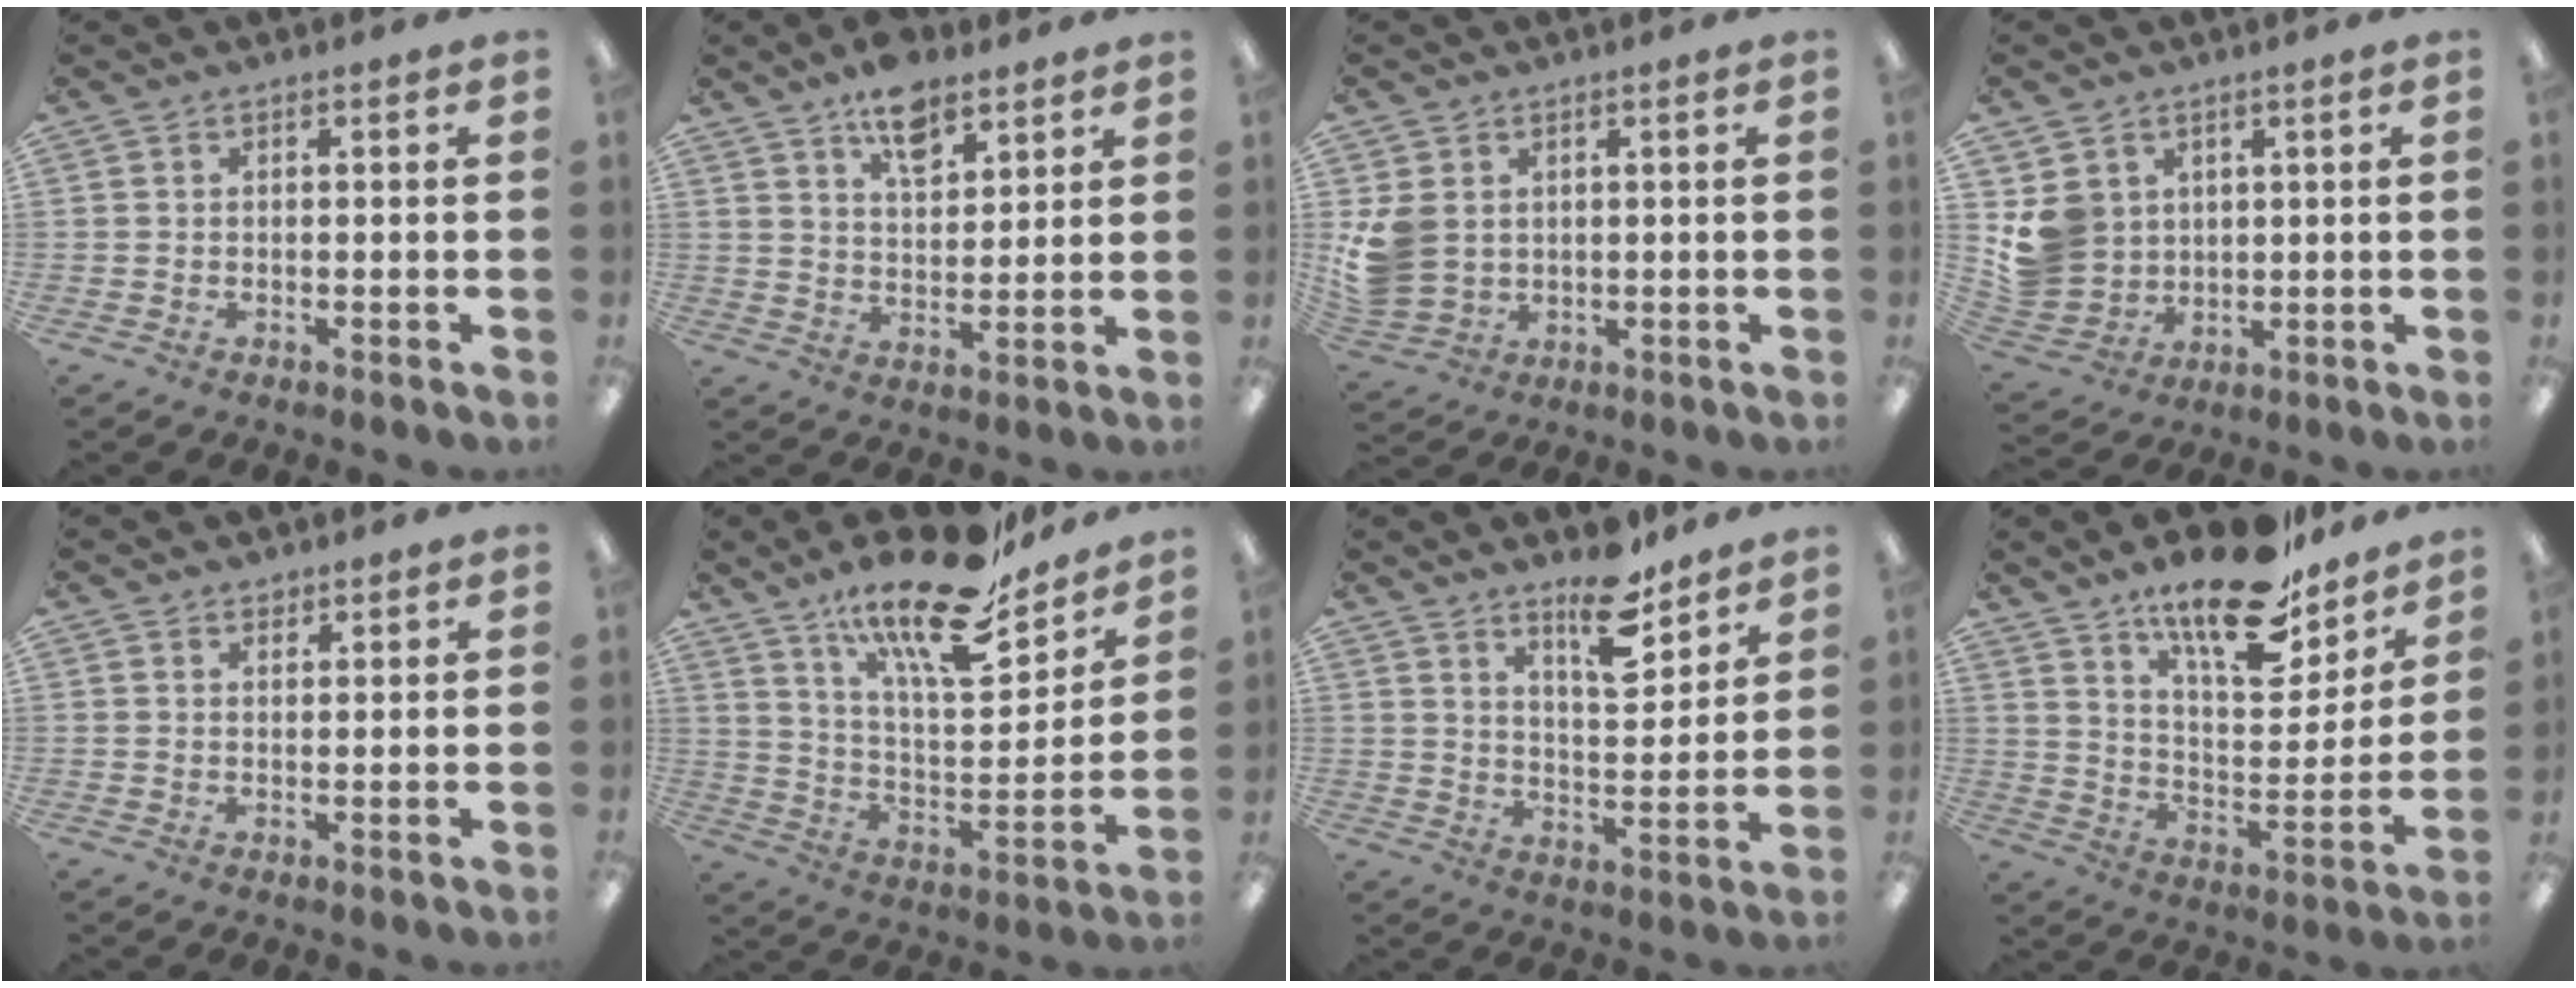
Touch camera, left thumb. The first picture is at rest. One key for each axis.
{"total": 9.6, "fx": 6.8, "fy": 4.9, "fz": 4.7, "tx": -0.070, "ty": -0.031, "tz": 0.120}
{"total": 7.5, "fx": 1.9, "fy": 6.3, "fz": 3.7, "tx": -0.089, "ty": 0.005, "tz": 0.039}
{"total": 8.6, "fx": 3.4, "fy": 7.7, "fz": 1.6, "tx": -0.041, "ty": -0.013, "tz": 0.073}
{"total": 1.4, "fx": 1.3, "fy": 0.5, "fz": 0.1, "tx": 0.006, "ty": -0.005, "tz": 0.023}
{"total": 21.5, "fx": 16.3, "fy": 6.3, "fz": 12.5, "tx": -0.216, "ty": -0.103, "tz": 0.274}
{"total": 12.2, "fx": 9.2, "fy": 4.4, "fz": 6.8, "tx": -0.084, "ty": -0.061, "tz": 0.155}
{"total": 20.1, "fx": 15.5, "fy": 7.0, "fz": 10.8, "tx": -0.172, "ty": -0.103, "tz": 0.263}